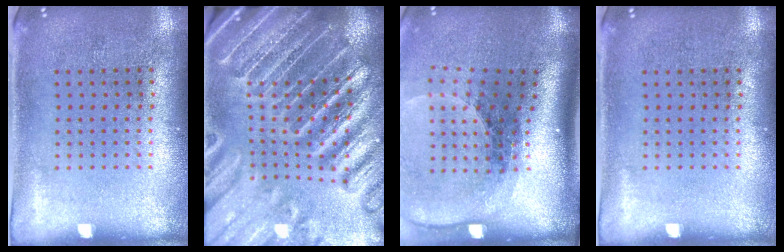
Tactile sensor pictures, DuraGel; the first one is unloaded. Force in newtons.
{"total": 4.0, "press": 3.9, "slide": 1.1}
{"total": 2.6, "press": 1.9, "slide": 1.8}
{"total": 0.0}